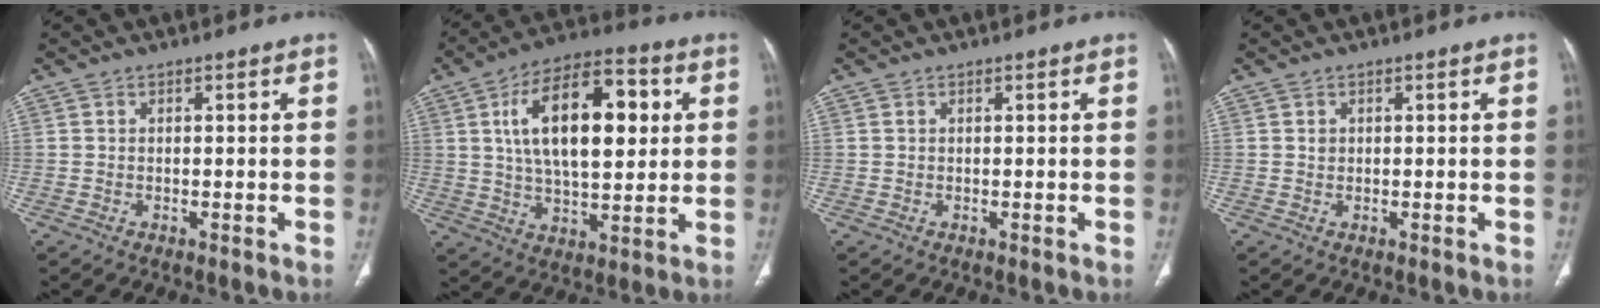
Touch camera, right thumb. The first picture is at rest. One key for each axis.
{"total": 19.7, "fx": 4.6, "fy": 9.6, "fz": 16.5, "tx": -0.250, "ty": 0.008, "tz": 0.074}
{"total": 0.0}
{"total": 0.7, "fx": 0.2, "fy": 0.6, "fz": 0.3, "tx": -0.002, "ty": 0.000, "tz": 0.005}